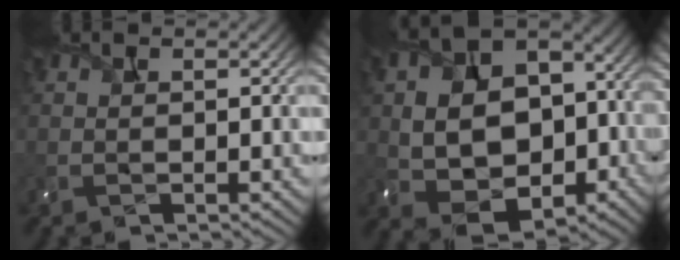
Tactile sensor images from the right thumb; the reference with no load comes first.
{"total": 12.4, "force": [-0.9, 9.0, 8.5], "torque": [-0.164, -0.019, -0.011]}